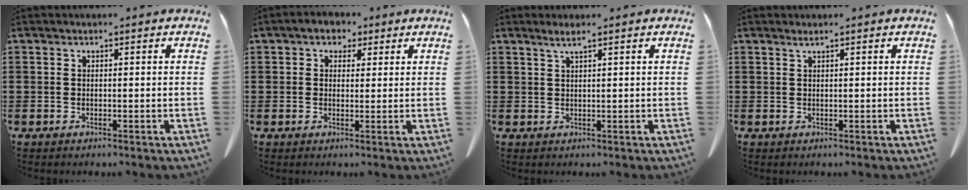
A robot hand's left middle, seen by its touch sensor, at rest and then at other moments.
{"total": 2.5, "force": [1.7, 1.7, 0.8], "torque": [-0.026, 0.012, 0.030]}
{"total": 1.8, "force": [1.2, -0.1, 1.3], "torque": [-0.028, -0.003, 0.022]}
{"total": 0.8, "force": [0.5, -0.1, 0.6], "torque": [-0.011, -0.004, 0.011]}